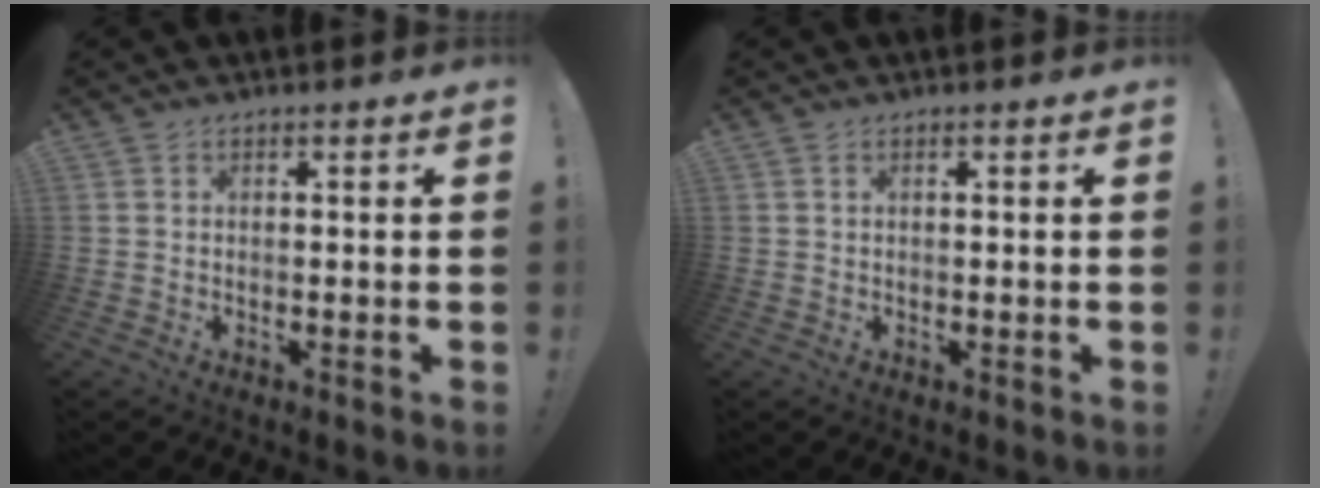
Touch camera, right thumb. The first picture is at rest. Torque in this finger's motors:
{"motor_torque": [0.13, -0.32, 0.01, -0.01, -0.03]}